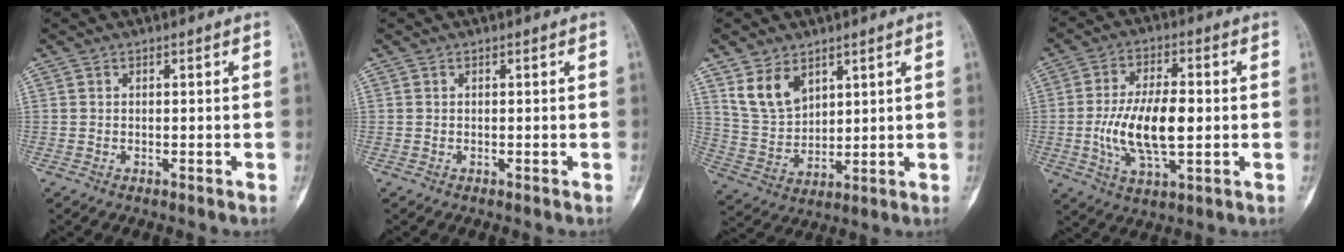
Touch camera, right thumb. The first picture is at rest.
{"total": 0.0}
{"total": 8.9, "force": [5.1, 5.6, 4.6], "torque": [-0.073, -0.024, 0.114]}
{"total": 13.3, "force": [-0.9, 5.8, 11.9], "torque": [-0.221, 0.002, -0.015]}